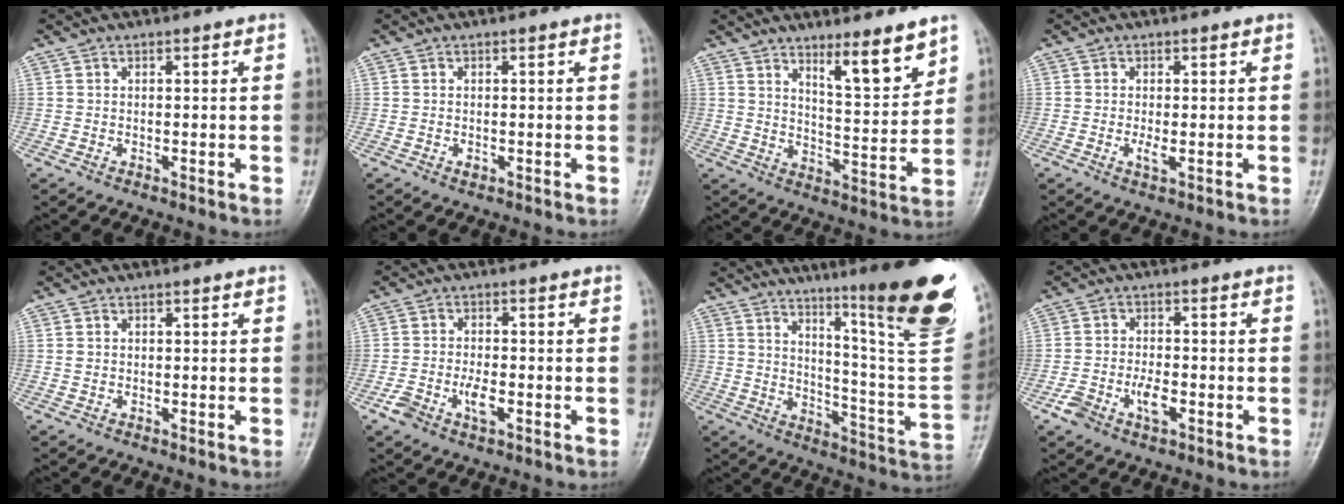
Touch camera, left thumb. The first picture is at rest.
{"total": 0.7, "force": [-0.2, 0.4, 0.5], "torque": [-0.004, 0.003, -0.001]}
{"total": 9.6, "force": [6.8, 1.8, 6.6], "torque": [-0.089, -0.061, 0.112]}
{"total": 1.5, "force": [-0.2, 0.4, 1.4], "torque": [-0.025, -0.003, -0.003]}
{"total": 0.7, "force": [0.0, 0.6, 0.3], "torque": [-0.005, 0.005, 0.004]}
{"total": 5.4, "force": [-2.2, 2.8, 4.1], "torque": [-0.081, 0.015, -0.038]}
{"total": 25.5, "force": [15.0, 2.8, 20.4], "torque": [-0.255, -0.089, 0.219]}
{"total": 6.1, "force": [-2.7, 3.3, 4.4], "torque": [-0.088, 0.018, -0.047]}